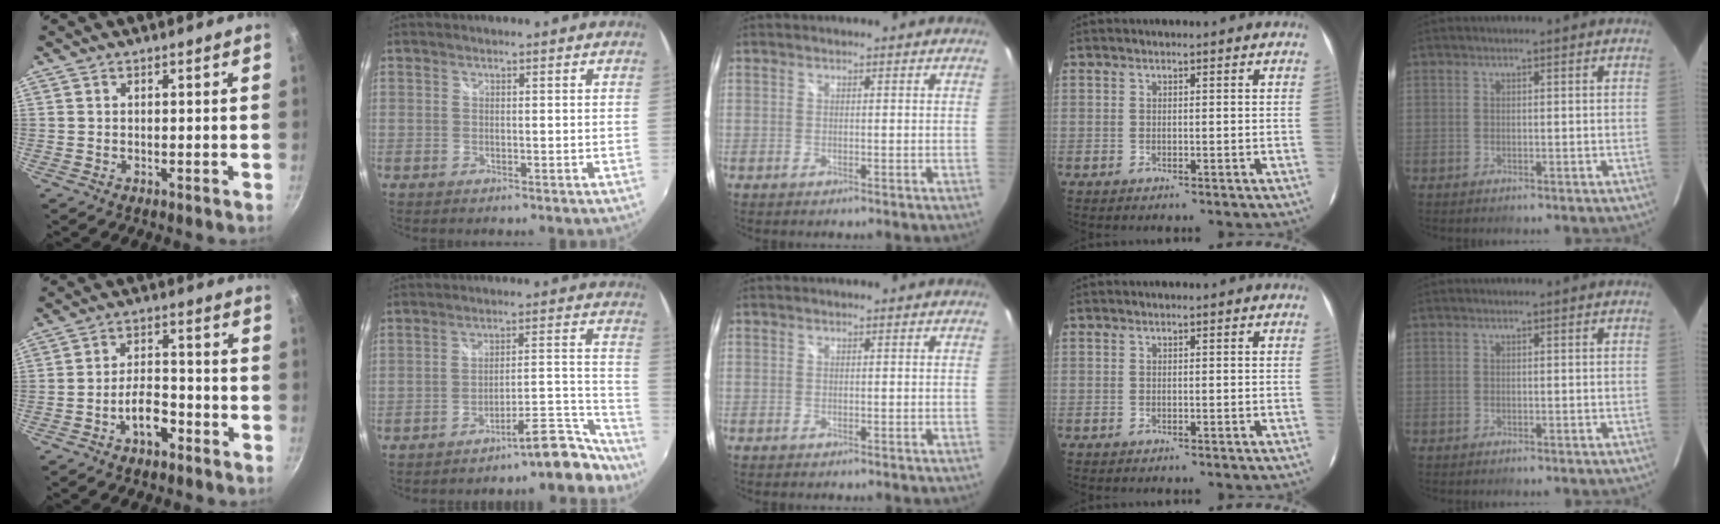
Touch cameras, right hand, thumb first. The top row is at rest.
{"thumb": {"total": 6.5, "force": [-3.5, 3.2, 4.4], "torque": [-0.058, 0.033, -0.061]}, "index": {"total": 12.1, "force": [-11.5, 1.5, 3.5], "torque": [-0.021, 0.049, -0.158]}}